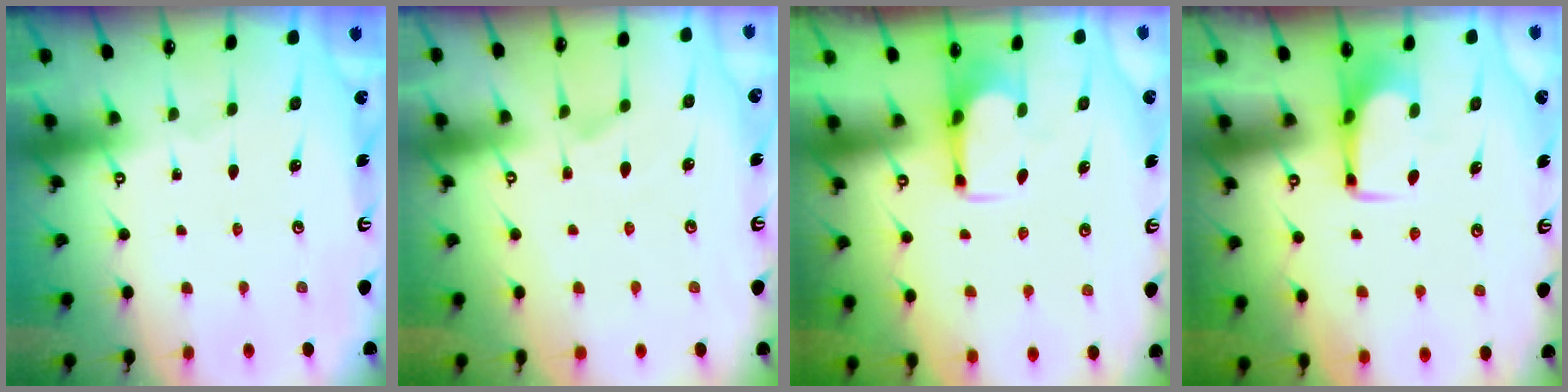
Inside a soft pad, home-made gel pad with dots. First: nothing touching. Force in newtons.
{"total": 2.4, "press": 2.1, "slide": 1.1}
{"total": 2.7, "press": 2.6, "slide": 0.9}
{"total": 1.7, "press": 1.6, "slide": 0.5}